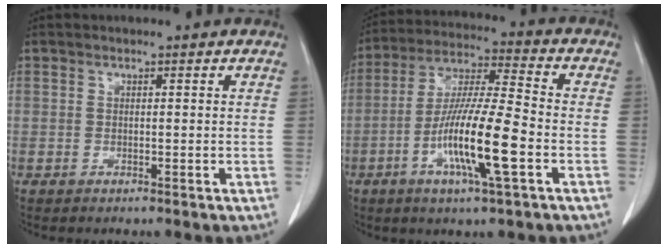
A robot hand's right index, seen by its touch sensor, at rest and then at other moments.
{"total": 13.8, "force": [-4.5, 0.6, 13.1], "torque": [-0.250, -0.011, -0.085]}